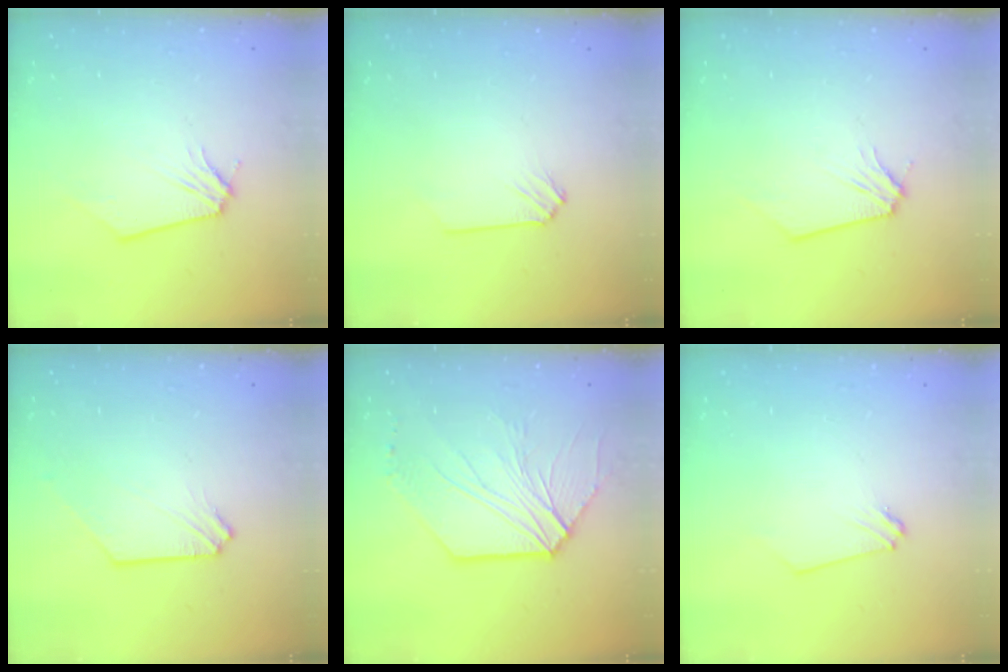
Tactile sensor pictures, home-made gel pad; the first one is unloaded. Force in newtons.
{"total": 0.0}
{"total": 0.0}
{"total": 1.0, "press": 1.0, "slide": 0.2}
{"total": 8.1, "press": 8.0, "slide": 1.4}
{"total": 0.0}